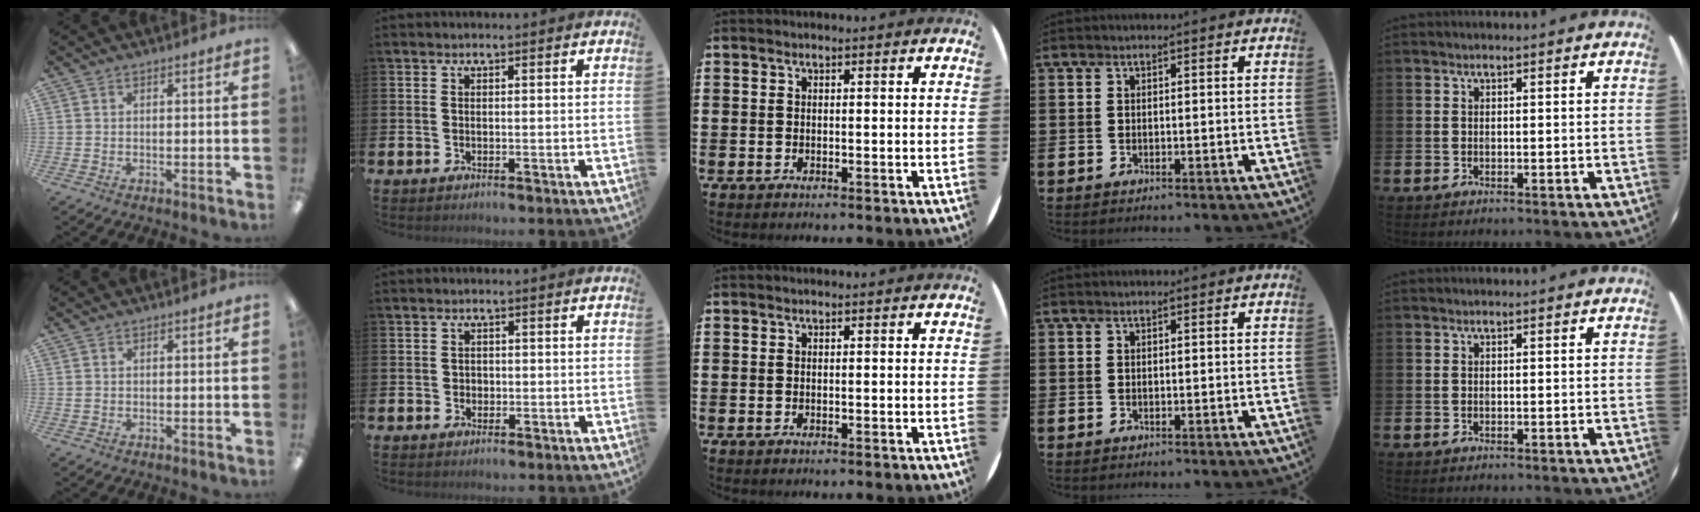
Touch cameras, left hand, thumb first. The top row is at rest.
{"thumb": {"total": 0.6, "force": [0.2, 0.5, 0.1], "torque": [-0.002, 0.005, 0.001]}, "index": {"total": 1.0, "force": [0.1, 1.0, 0.2], "torque": [0.002, 0.005, -0.002]}}